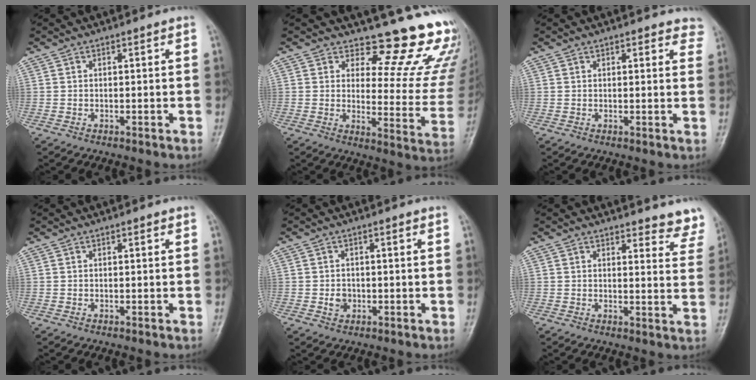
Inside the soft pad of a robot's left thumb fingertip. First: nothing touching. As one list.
[{"total": 16.1, "force": [13.9, 5.2, 6.4], "torque": [-0.027, -0.143, 0.152]}, {"total": 3.6, "force": [2.9, 1.7, 1.2], "torque": [0.021, -0.008, 0.021]}, {"total": 0.0}, {"total": 2.2, "force": [-0.5, 1.9, 1.0], "torque": [-0.007, 0.003, -0.008]}, {"total": 7.6, "force": [7.2, 2.2, 1.0], "torque": [0.035, -0.046, 0.055]}]